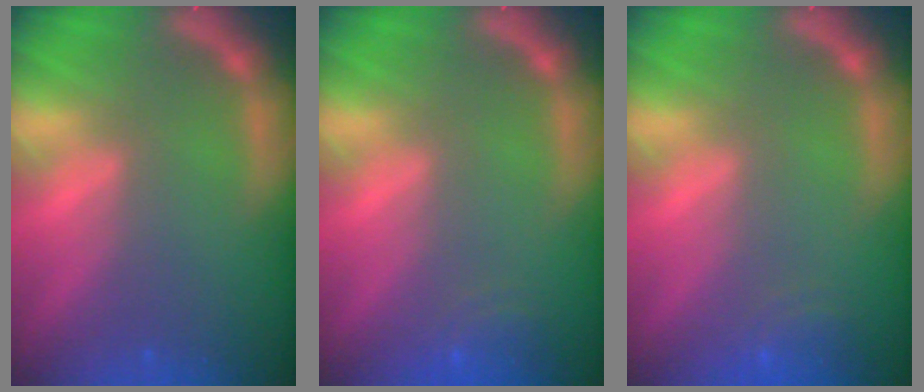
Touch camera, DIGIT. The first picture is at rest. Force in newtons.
{"total": 2.5}
{"total": 2.5}